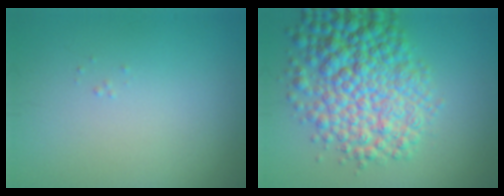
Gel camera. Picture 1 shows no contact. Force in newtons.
{"total": 9.1, "press": 9.1, "slide": 0.2}